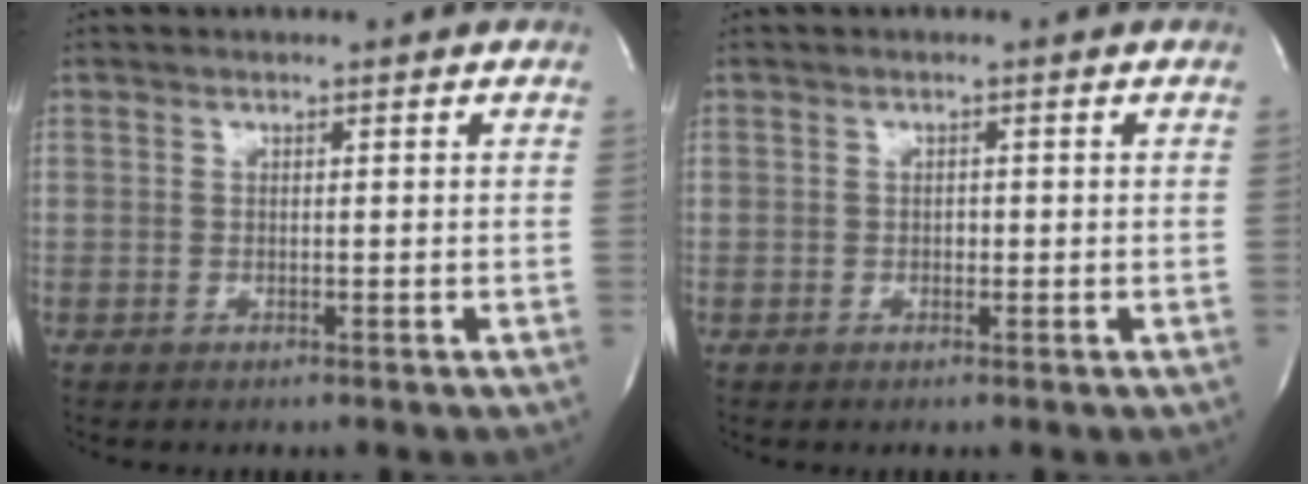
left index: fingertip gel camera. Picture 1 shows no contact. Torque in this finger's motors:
{"motor_torque": [-0.07, -0.06, -0.04, -0.01]}